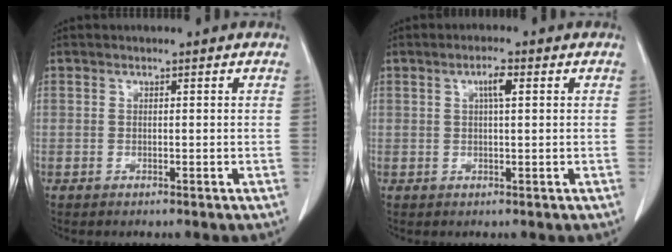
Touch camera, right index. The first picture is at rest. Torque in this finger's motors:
{"motor_torque": [0.04, 0.02, 0.02, 0.05]}